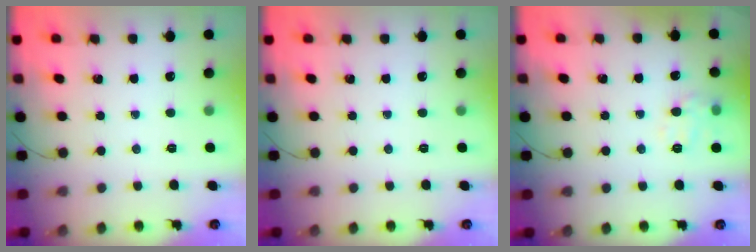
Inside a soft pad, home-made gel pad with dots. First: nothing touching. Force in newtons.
{"total": 0.0}
{"total": 8.0, "press": 8.0, "slide": 0.5}